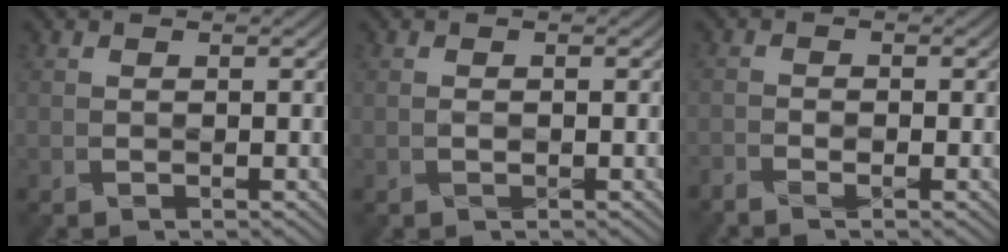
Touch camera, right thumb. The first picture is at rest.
{"total": 0.0}
{"total": 2.1, "force": [-1.7, 0.3, 1.1], "torque": [-0.025, -0.005, -0.037]}